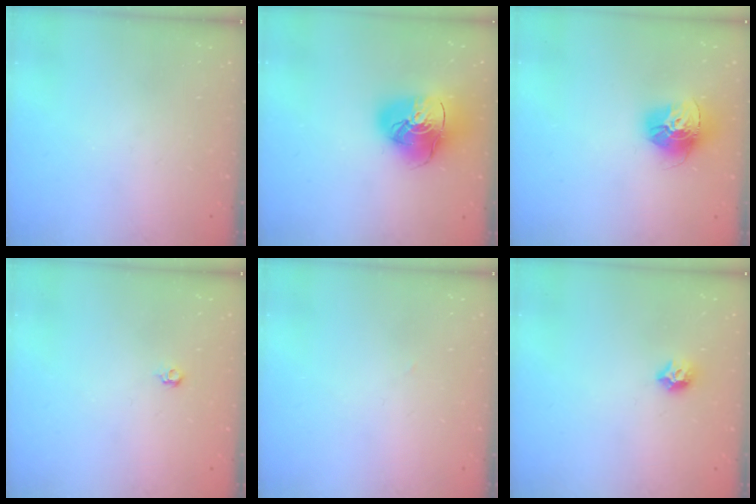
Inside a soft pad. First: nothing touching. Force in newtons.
{"total": 16.9, "press": 16.8, "slide": 2.0}
{"total": 15.0, "press": 14.9, "slide": 1.5}
{"total": 3.9, "press": 3.8, "slide": 0.8}
{"total": 1.1, "press": 1.1, "slide": 0.1}
{"total": 7.5, "press": 7.4, "slide": 0.8}